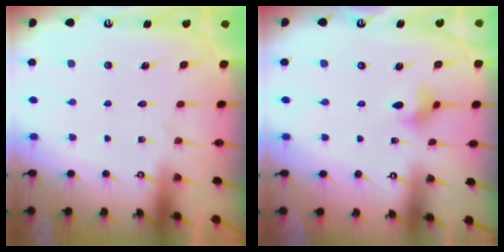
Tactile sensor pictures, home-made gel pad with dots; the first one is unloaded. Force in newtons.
{"total": 2.7, "press": 2.7, "slide": 0.4}